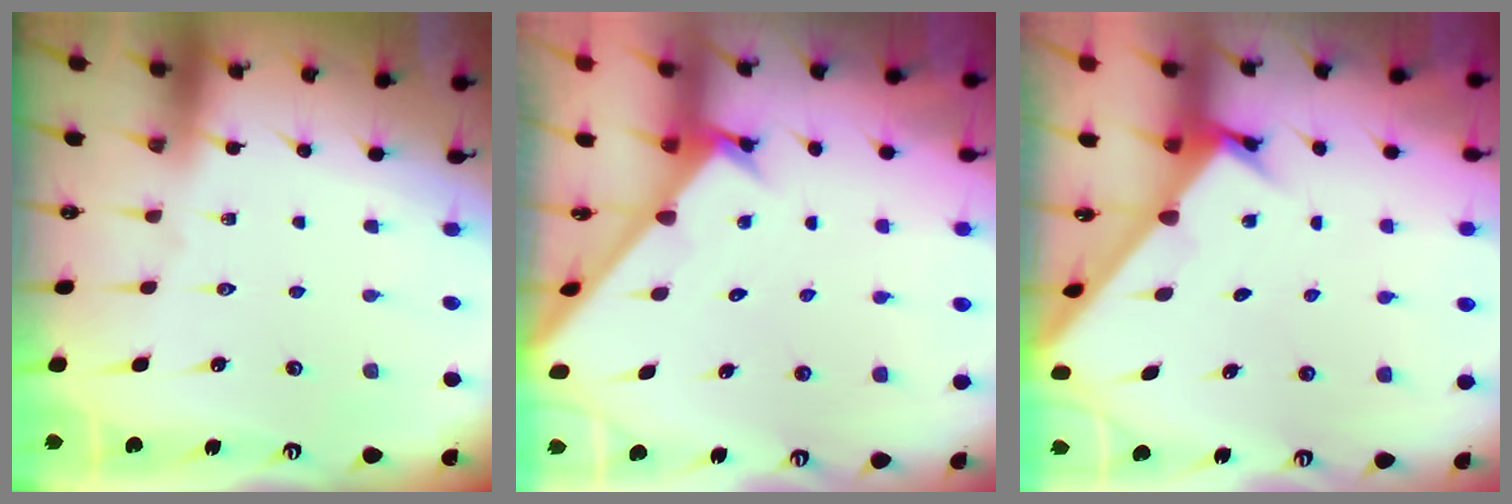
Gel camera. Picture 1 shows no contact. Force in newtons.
{"total": 2.4, "press": 2.4, "slide": 0.1}
{"total": 2.5, "press": 2.5, "slide": 0.3}